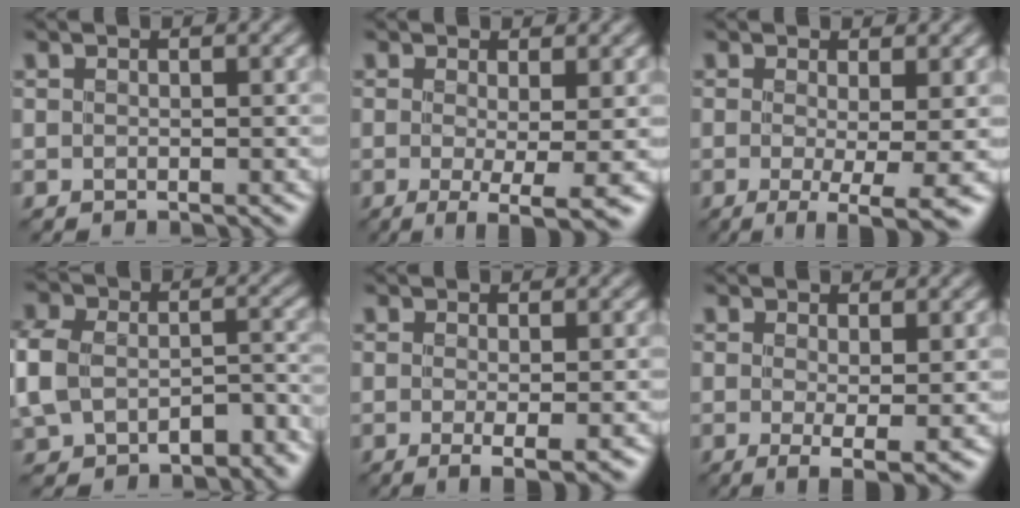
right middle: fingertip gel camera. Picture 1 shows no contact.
{"total": 5.0, "force": [-1.0, 1.3, 4.7], "torque": [-0.079, -0.013, -0.010]}
{"total": 6.1, "force": [-1.4, 1.8, 5.7], "torque": [-0.088, -0.011, -0.013]}
{"total": 8.4, "force": [-2.9, 5.7, 5.4], "torque": [-0.104, -0.003, -0.055]}
{"total": 3.0, "force": [-0.8, 0.9, 2.7], "torque": [-0.043, -0.006, -0.006]}
{"total": 2.9, "force": [-0.2, 0.7, 2.8], "torque": [-0.054, -0.009, -0.003]}